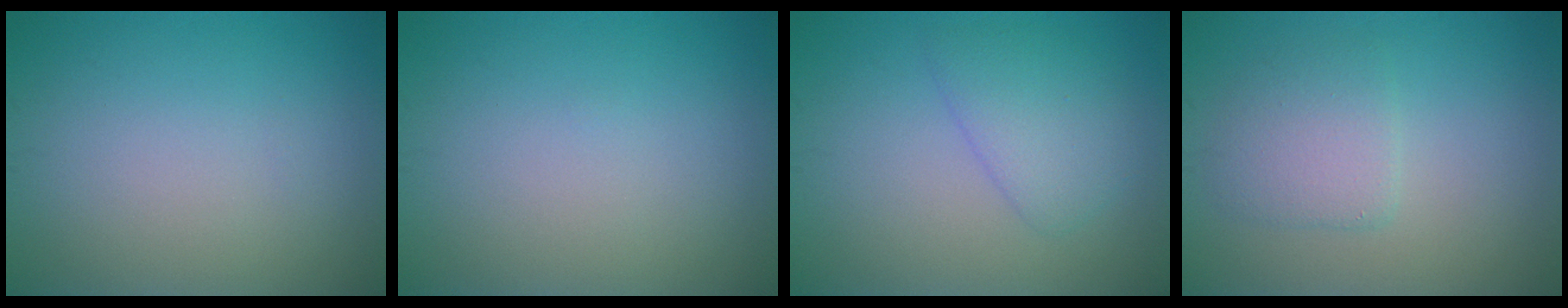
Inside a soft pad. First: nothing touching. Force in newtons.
{"total": 0.0}
{"total": 3.0, "press": 3.0, "slide": 0.2}
{"total": 2.9, "press": 2.9, "slide": 0.3}